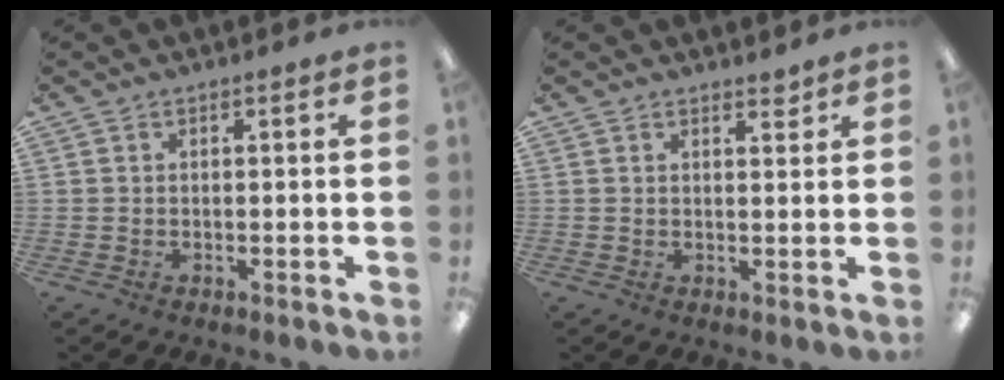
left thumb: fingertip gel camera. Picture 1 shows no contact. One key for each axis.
{"total": 2.2, "fx": 2.0, "fy": 0.8, "fz": 0.7, "tx": 0.002, "ty": -0.012, "tz": 0.033}